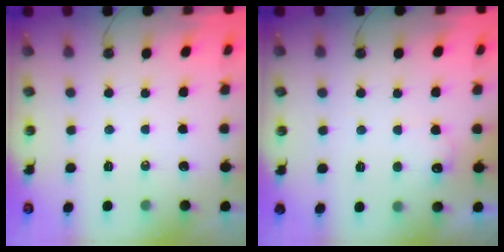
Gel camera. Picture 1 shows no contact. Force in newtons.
{"total": 6.1, "press": 5.9, "slide": 1.3}